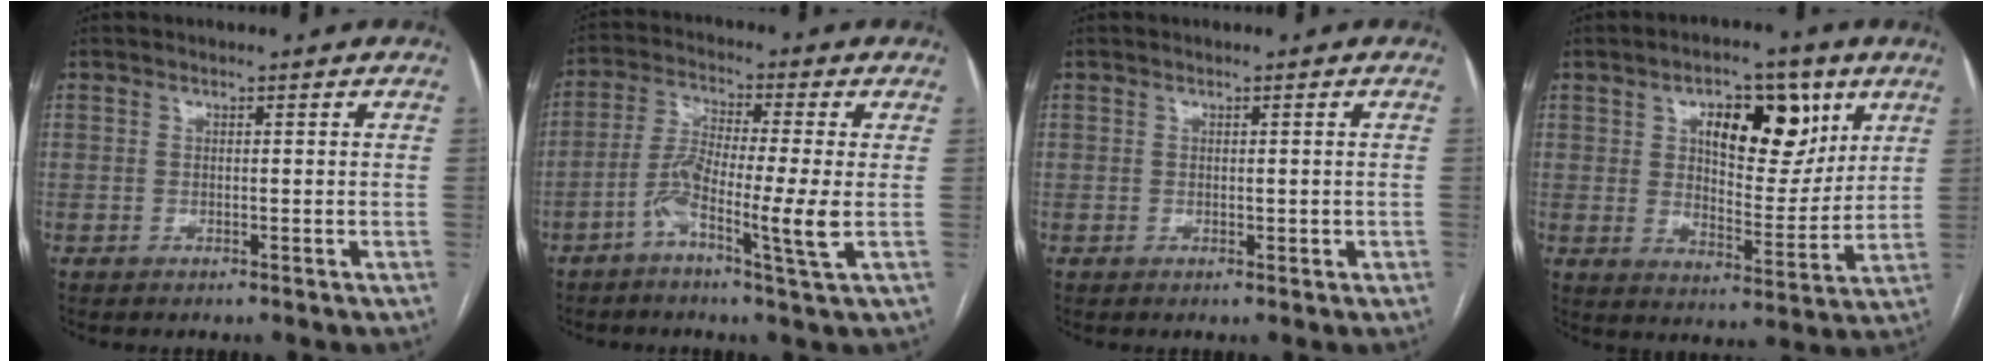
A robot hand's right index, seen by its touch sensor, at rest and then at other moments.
{"total": 8.7, "force": [-2.7, -0.2, 8.3], "torque": [-0.165, 0.001, -0.056]}
{"total": 1.0, "force": [-0.2, 0.6, 0.8], "torque": [-0.009, 0.000, 0.003]}
{"total": 13.2, "force": [5.8, 5.9, 10.3], "torque": [-0.149, 0.012, 0.097]}